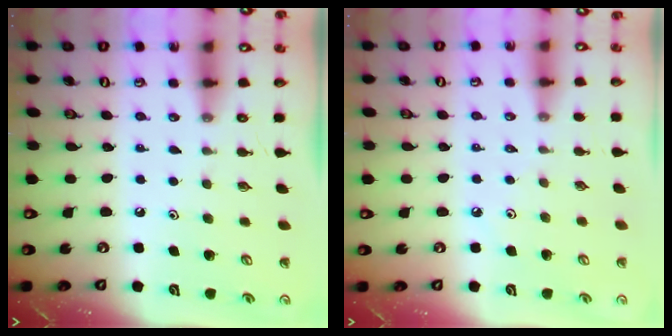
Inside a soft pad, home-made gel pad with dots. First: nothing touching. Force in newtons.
{"total": 1.5, "press": 1.4, "slide": 0.4}